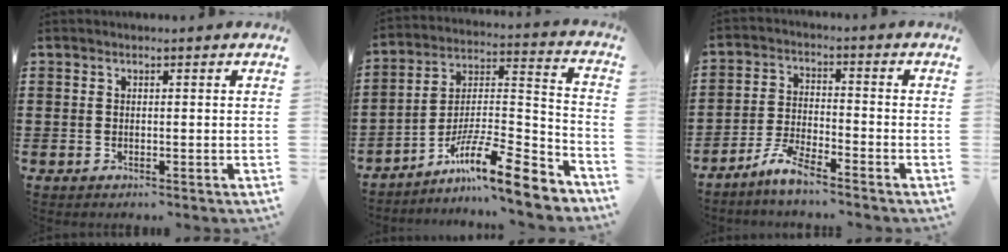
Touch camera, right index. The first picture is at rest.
{"total": 13.2, "force": [-9.8, 1.5, 8.6], "torque": [-0.134, 0.016, -0.179]}
{"total": 5.1, "force": [-4.5, 0.3, 2.3], "torque": [-0.061, -0.006, -0.090]}